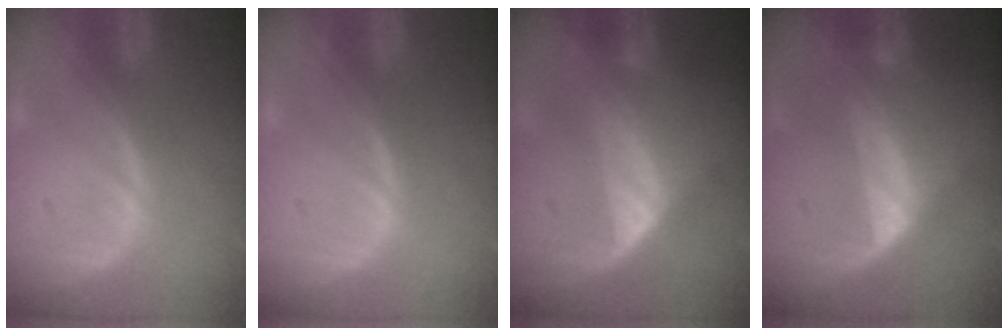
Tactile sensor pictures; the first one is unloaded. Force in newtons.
{"total": 0.5, "press": 0.1, "slide": 0.5}
{"total": 6.9, "press": 6.1, "slide": 3.2}
{"total": 6.5, "press": 5.8, "slide": 2.9}